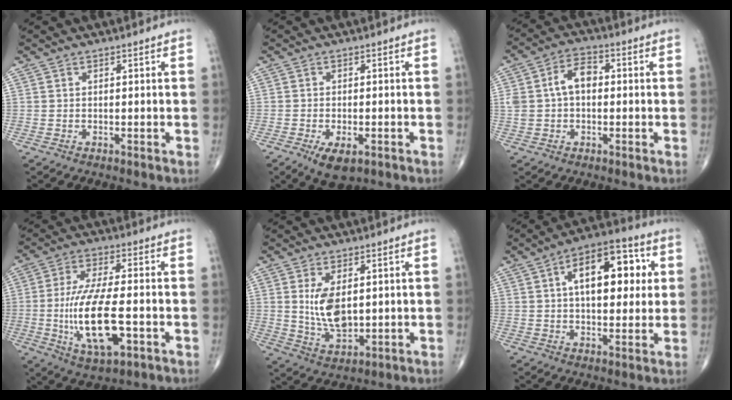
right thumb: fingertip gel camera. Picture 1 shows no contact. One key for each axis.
{"total": 5.7, "fx": -2.7, "fy": 2.6, "fz": 4.3, "tx": -0.071, "ty": -0.001, "tz": -0.037}
{"total": 7.5, "fx": 0.6, "fy": 4.8, "fz": 5.7, "tx": -0.101, "ty": 0.028, "tz": 0.005}
{"total": 15.2, "fx": -2.9, "fy": 5.5, "fz": 13.9, "tx": -0.270, "ty": -0.001, "tz": -0.048}
{"total": 8.6, "fx": 1.4, "fy": 4.7, "fz": 7.1, "tx": -0.121, "ty": -0.018, "tz": 0.038}
{"total": 15.9, "fx": 3.8, "fy": 8.1, "fz": 13.1, "tx": -0.160, "ty": 0.015, "tz": 0.051}